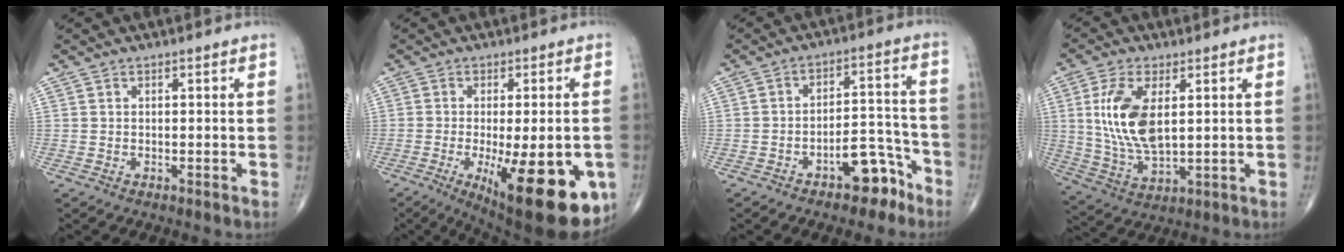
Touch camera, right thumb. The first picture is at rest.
{"total": 20.8, "force": [-7.0, 7.1, 18.2], "torque": [-0.212, -0.020, -0.080]}
{"total": 8.5, "force": [-5.3, 4.0, 5.2], "torque": [-0.054, 0.062, -0.076]}
{"total": 12.6, "force": [2.5, 6.0, 10.8], "torque": [-0.224, -0.015, 0.058]}